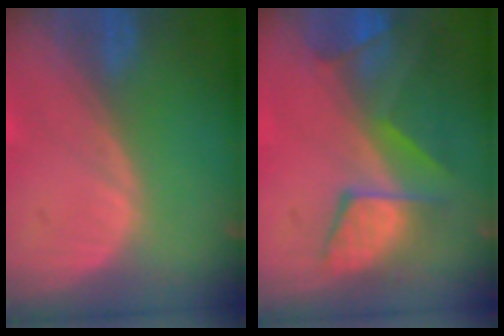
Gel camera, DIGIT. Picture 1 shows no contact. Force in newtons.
{"total": 9.3, "press": 8.4, "slide": 4.0}